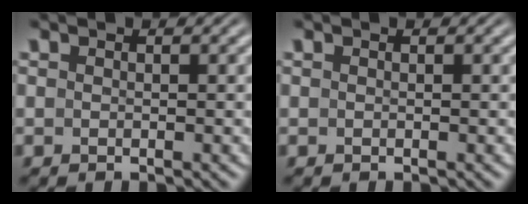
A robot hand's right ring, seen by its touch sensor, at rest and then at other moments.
{"total": 0.0}